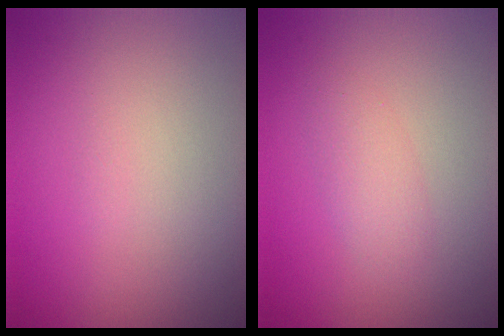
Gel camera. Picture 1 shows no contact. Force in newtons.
{"total": 1.5, "press": 1.5, "slide": 0.1}